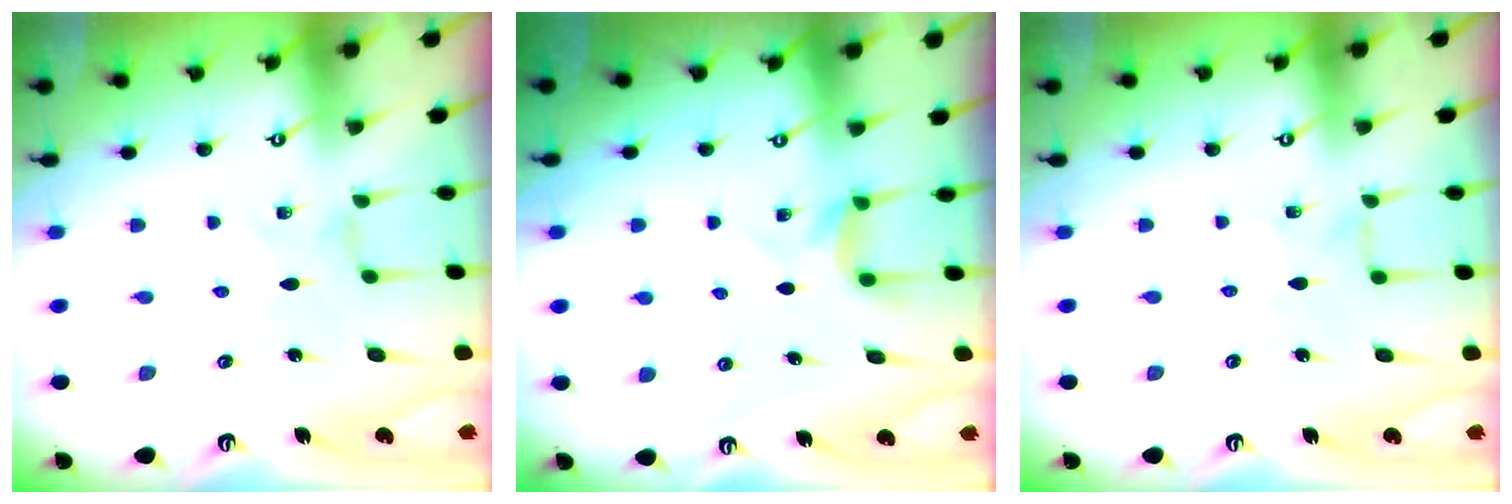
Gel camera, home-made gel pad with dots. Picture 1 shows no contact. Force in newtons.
{"total": 4.9, "press": 4.9, "slide": 0.4}
{"total": 1.6, "press": 1.6, "slide": 0.1}